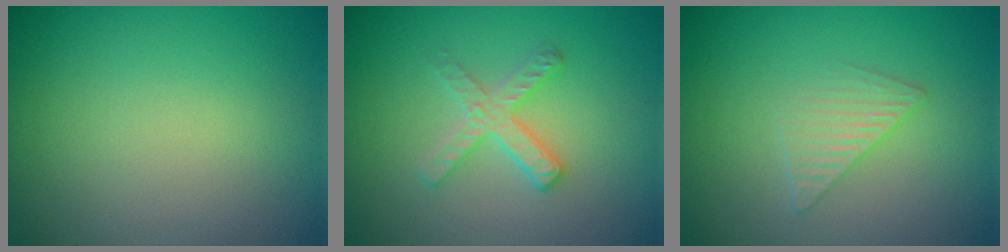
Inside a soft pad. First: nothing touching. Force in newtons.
{"total": 2.6, "press": 2.5, "slide": 0.4}
{"total": 2.0, "press": 2.0, "slide": 0.2}